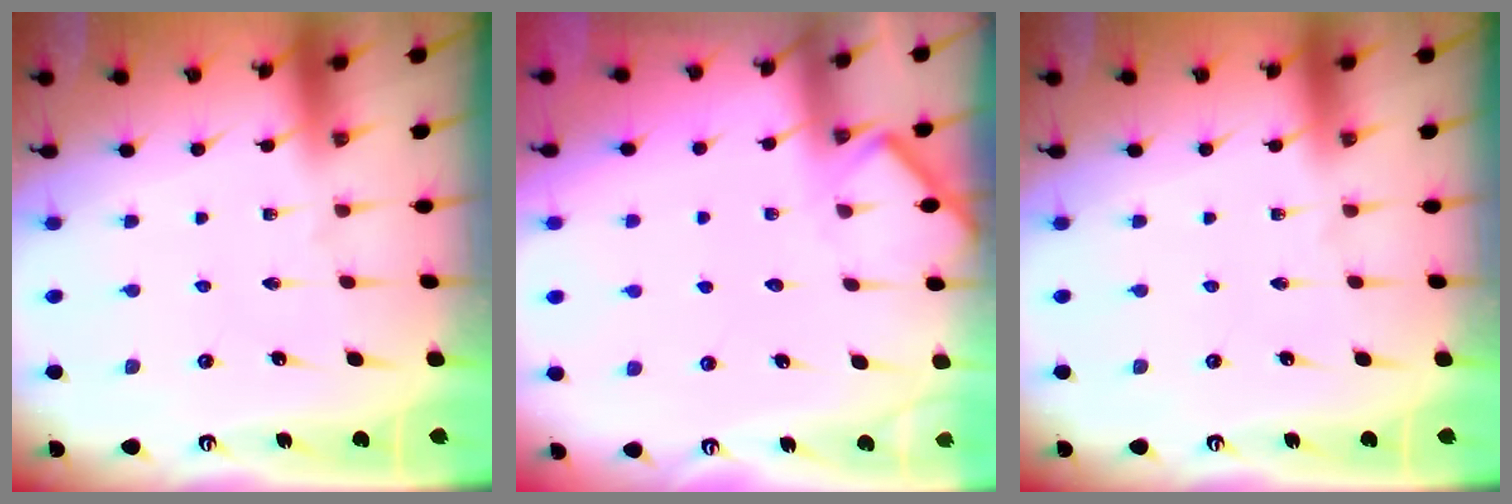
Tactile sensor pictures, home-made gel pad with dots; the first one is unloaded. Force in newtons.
{"total": 5.2, "press": 5.2, "slide": 0.6}
{"total": 0.0}